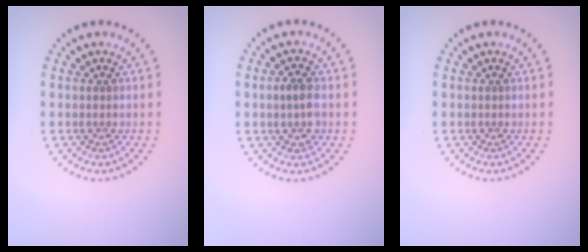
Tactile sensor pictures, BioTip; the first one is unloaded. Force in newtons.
{"total": 2.2, "press": 2.2, "slide": 0.2}
{"total": 0.0}